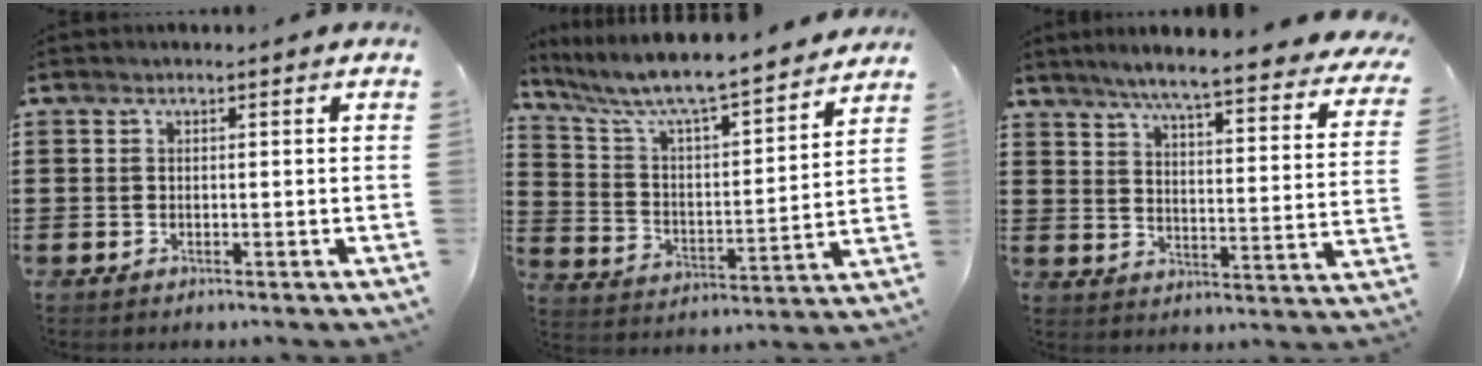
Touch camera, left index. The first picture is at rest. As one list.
[{"total": 6.7, "force": [6.0, 0.4, 2.8], "torque": [-0.083, -0.049, 0.095]}, {"total": 5.8, "force": [4.9, -0.6, 3.0], "torque": [-0.075, -0.044, 0.073]}]